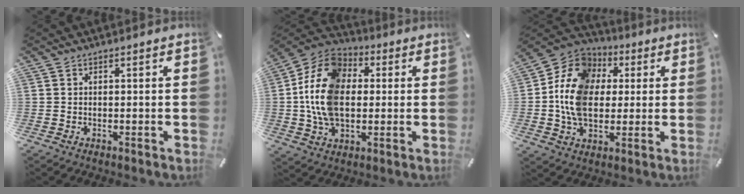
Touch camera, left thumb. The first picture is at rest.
{"total": 15.9, "force": [-0.4, 11.8, 10.7], "torque": [-0.250, 0.013, -0.014]}
{"total": 15.1, "force": [0.4, 12.2, 8.9], "torque": [-0.201, 0.017, 0.003]}